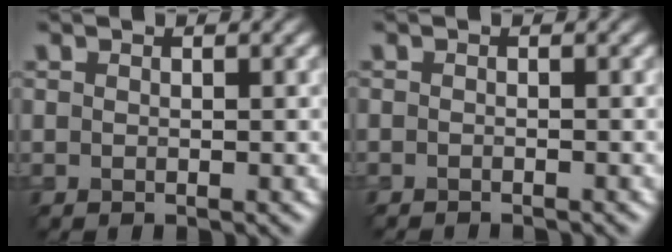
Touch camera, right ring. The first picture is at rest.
{"total": 1.4, "force": [-1.4, 0.1, 0.2], "torque": [0.003, -0.008, -0.021]}